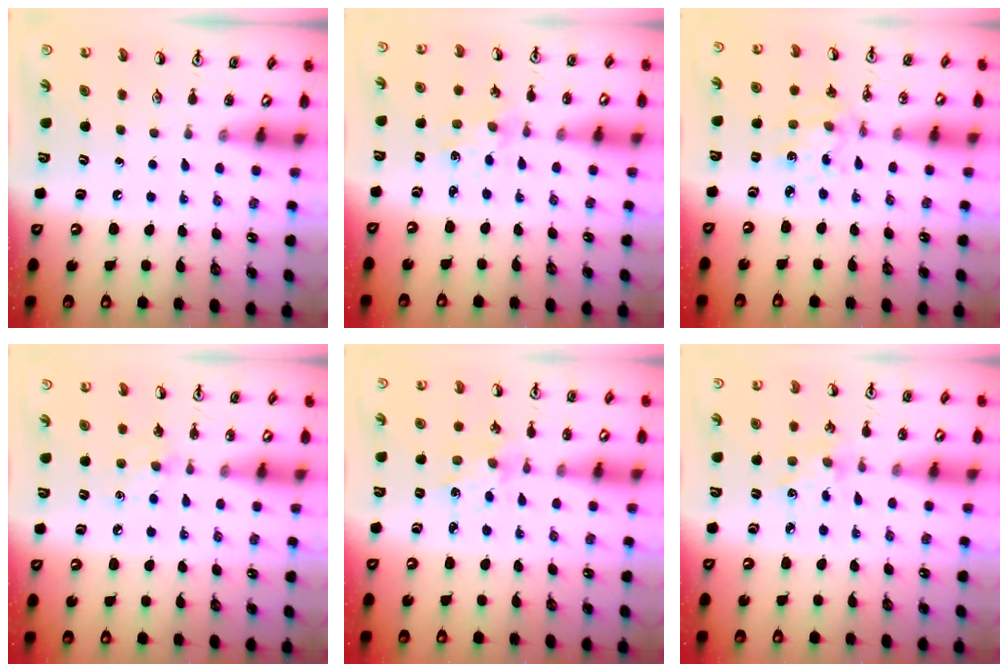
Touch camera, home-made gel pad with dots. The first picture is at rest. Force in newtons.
{"total": 1.2, "press": 1.2, "slide": 0.3}
{"total": 2.4, "press": 2.4, "slide": 0.5}
{"total": 4.5, "press": 4.4, "slide": 0.6}
{"total": 1.6, "press": 1.6, "slide": 0.1}
{"total": 2.6, "press": 2.5, "slide": 0.5}